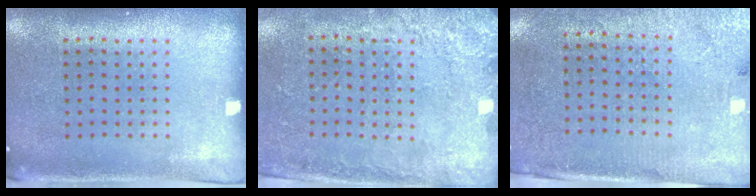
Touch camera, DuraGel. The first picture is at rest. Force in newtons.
{"total": 2.6, "press": 2.3, "slide": 1.2}
{"total": 2.8, "press": 2.4, "slide": 1.3}